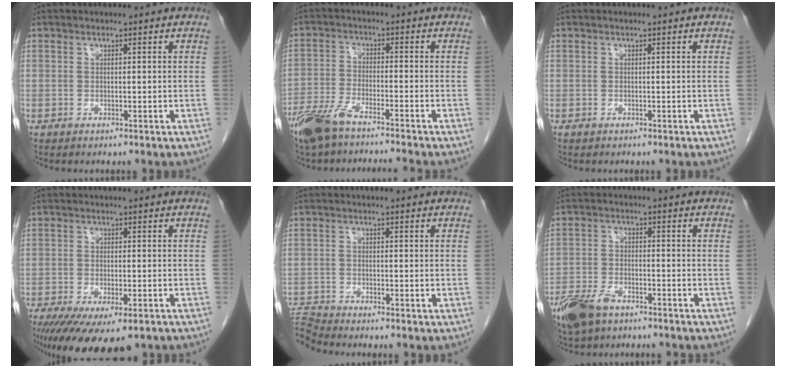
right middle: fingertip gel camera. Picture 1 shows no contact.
{"total": 8.3, "force": [-7.0, 0.5, 4.4], "torque": [-0.086, -0.021, -0.130]}
{"total": 0.0}
{"total": 13.7, "force": [-9.5, 4.5, 8.9], "torque": [-0.153, -0.024, -0.139]}
{"total": 4.1, "force": [-3.8, -1.4, -0.3], "torque": [0.002, -0.010, -0.072]}
{"total": 8.7, "force": [-6.3, 3.9, 4.6], "torque": [-0.099, -0.007, -0.112]}